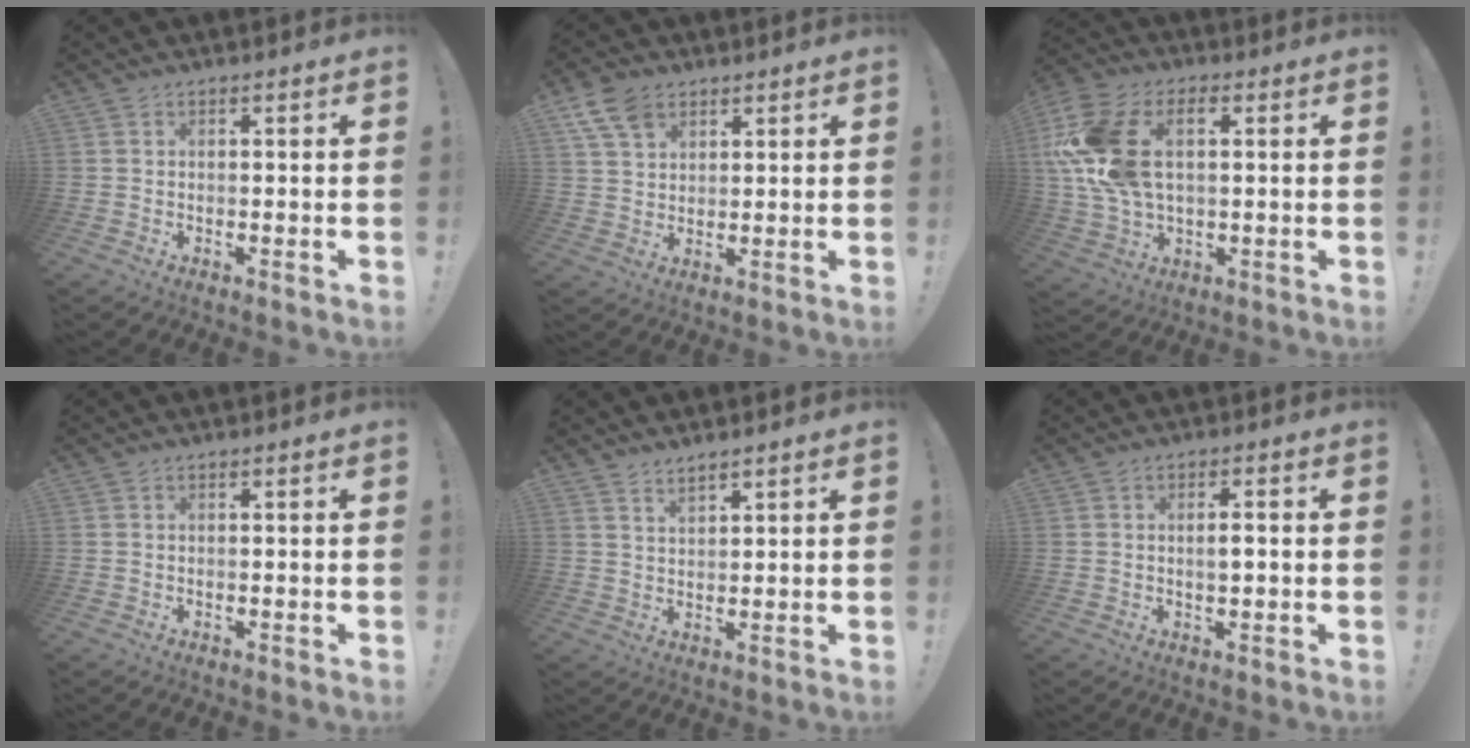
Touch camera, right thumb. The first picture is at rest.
{"total": 8.6, "force": [5.1, 5.3, 4.3], "torque": [-0.076, -0.015, 0.102]}
{"total": 16.9, "force": [3.2, 10.8, 12.5], "torque": [-0.264, -0.001, 0.055]}
{"total": 0.0}
{"total": 2.8, "force": [2.6, 0.5, 0.9], "torque": [-0.013, -0.020, 0.046]}
{"total": 2.6, "force": [0.0, 0.8, 2.5], "torque": [-0.039, 0.000, -0.005]}